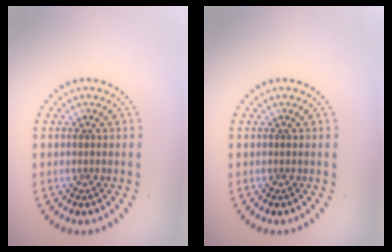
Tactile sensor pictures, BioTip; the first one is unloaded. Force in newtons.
{"total": 0.0}